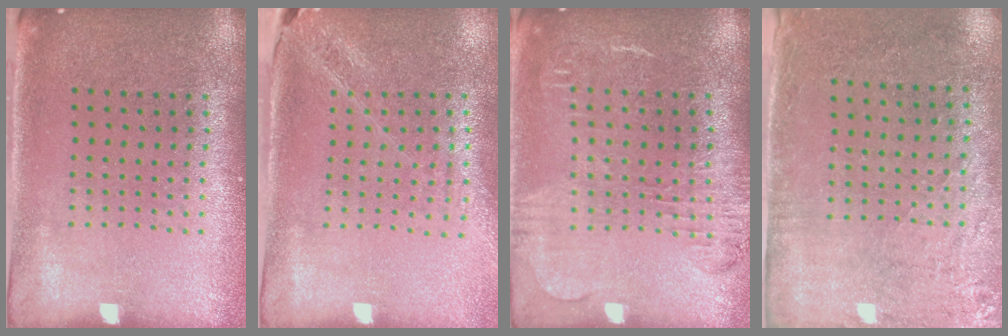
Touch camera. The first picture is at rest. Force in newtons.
{"total": 1.5, "press": 1.4, "slide": 0.4}
{"total": 1.7, "press": 1.5, "slide": 0.8}
{"total": 2.8, "press": 2.3, "slide": 1.6}